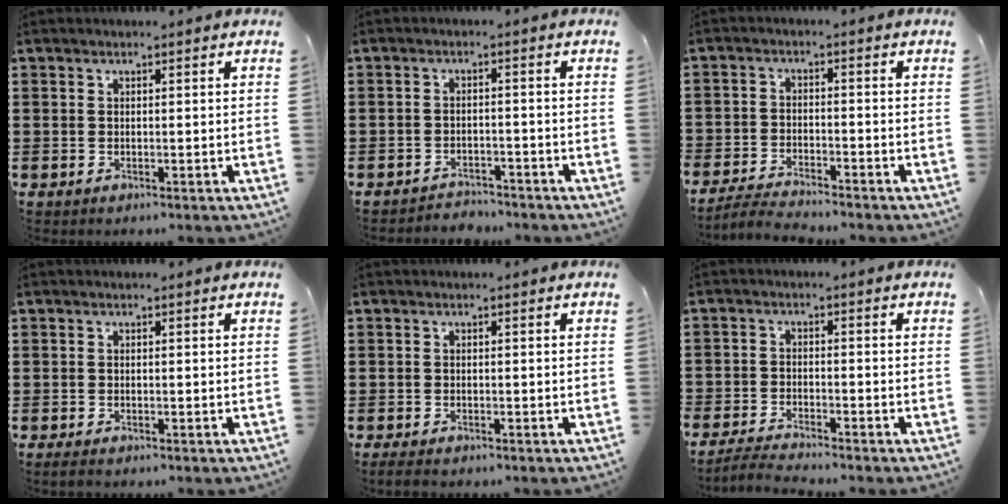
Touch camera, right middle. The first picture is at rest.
{"total": 2.5, "force": [-2.5, 0.4, -0.1], "torque": [-0.007, 0.000, -0.054]}
{"total": 3.8, "force": [-3.8, 0.3, 0.4], "torque": [-0.017, 0.003, -0.082]}
{"total": 0.6, "force": [-0.5, 0.2, 0.4], "torque": [-0.009, -0.004, -0.008]}
{"total": 1.0, "force": [-0.9, 0.2, 0.4], "torque": [-0.009, -0.003, -0.017]}
{"total": 3.2, "force": [-3.2, 0.1, 0.4], "torque": [-0.017, 0.002, -0.070]}